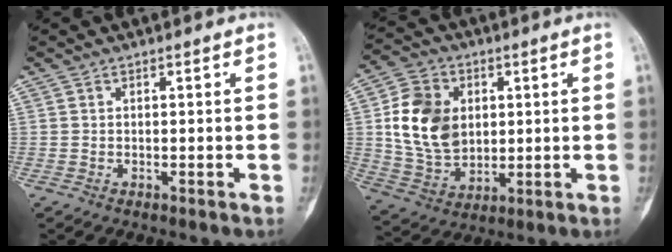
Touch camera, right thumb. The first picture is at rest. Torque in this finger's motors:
{"motor_torque": [0.64, 1.92, 0.93, -0.28, 0.09]}